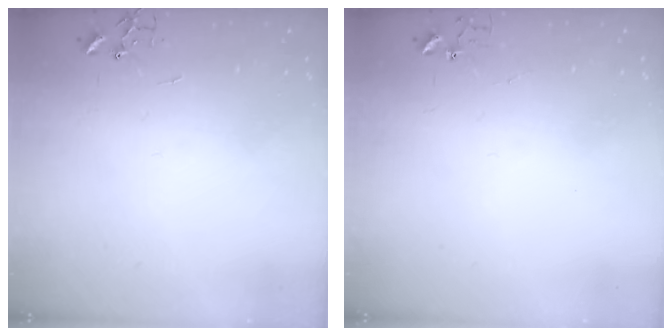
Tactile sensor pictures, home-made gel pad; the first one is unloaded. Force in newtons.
{"total": 3.4, "press": 3.4, "slide": 0.3}